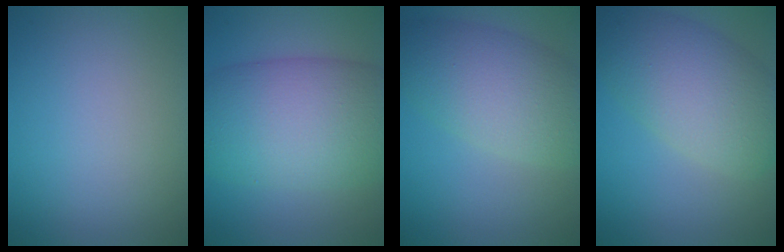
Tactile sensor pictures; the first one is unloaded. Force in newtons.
{"total": 11.5, "press": 11.5, "slide": 0.4}
{"total": 7.0, "press": 7.0, "slide": 0.3}
{"total": 7.8, "press": 7.8, "slide": 0.3}